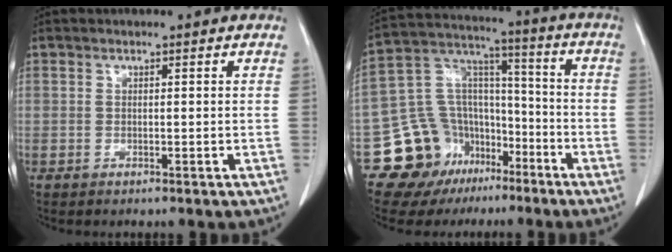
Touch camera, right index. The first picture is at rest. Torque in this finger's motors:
{"motor_torque": [0.02, -0.24, -0.18, -0.17]}